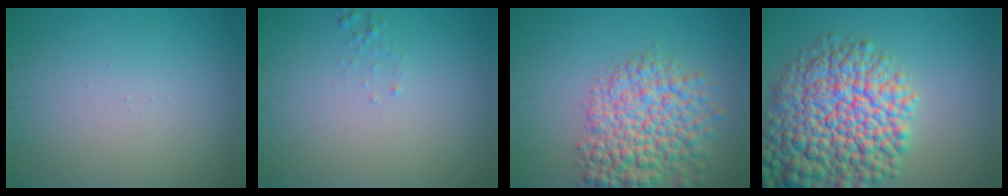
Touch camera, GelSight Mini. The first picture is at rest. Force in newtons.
{"total": 0.6, "press": 0.6, "slide": 0.1}
{"total": 7.5, "press": 7.5, "slide": 0.3}
{"total": 11.9, "press": 11.9, "slide": 0.5}